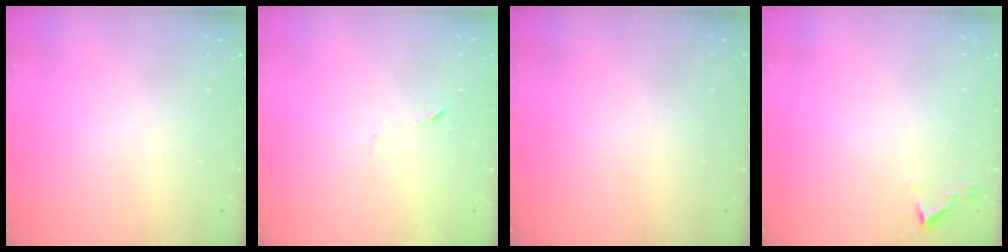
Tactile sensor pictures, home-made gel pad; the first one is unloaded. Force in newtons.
{"total": 5.8, "press": 5.7, "slide": 0.4}
{"total": 0.0}
{"total": 1.9, "press": 1.8, "slide": 0.3}